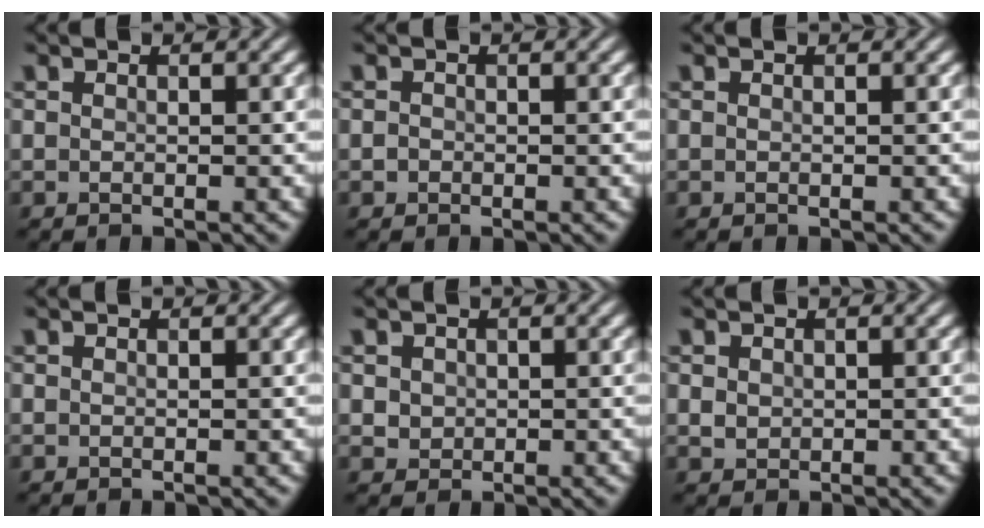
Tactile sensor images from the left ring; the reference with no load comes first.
{"total": 0.8, "force": [-0.7, 0.5, 0.0], "torque": [0.003, 0.004, -0.007]}
{"total": 0.0}
{"total": 0.0}
{"total": 1.1, "force": [-0.1, 1.1, 0.1], "torque": [0.001, 0.002, 0.011]}
{"total": 0.9, "force": [0.0, 0.9, 0.2], "torque": [-0.001, 0.003, 0.010]}